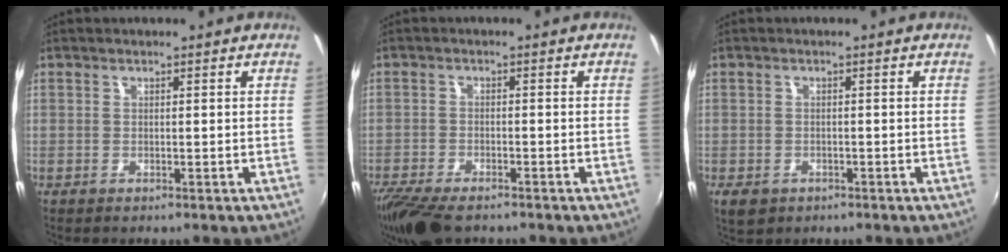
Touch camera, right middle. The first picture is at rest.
{"total": 10.2, "force": [-8.1, 3.1, 5.3], "torque": [-0.129, -0.039, -0.146]}
{"total": 3.8, "force": [-2.0, 2.6, 1.8], "torque": [-0.040, -0.009, -0.029]}